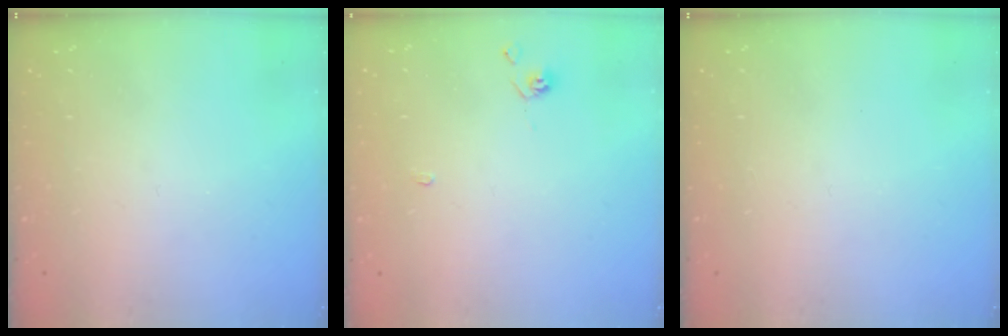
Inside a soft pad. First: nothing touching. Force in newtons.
{"total": 1.1, "press": 1.1, "slide": 0.3}
{"total": 0.0}